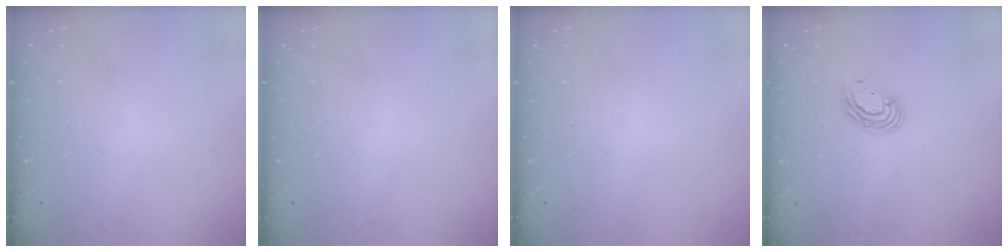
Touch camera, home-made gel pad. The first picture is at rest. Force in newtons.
{"total": 0.0}
{"total": 0.0}
{"total": 7.5, "press": 7.4, "slide": 1.1}